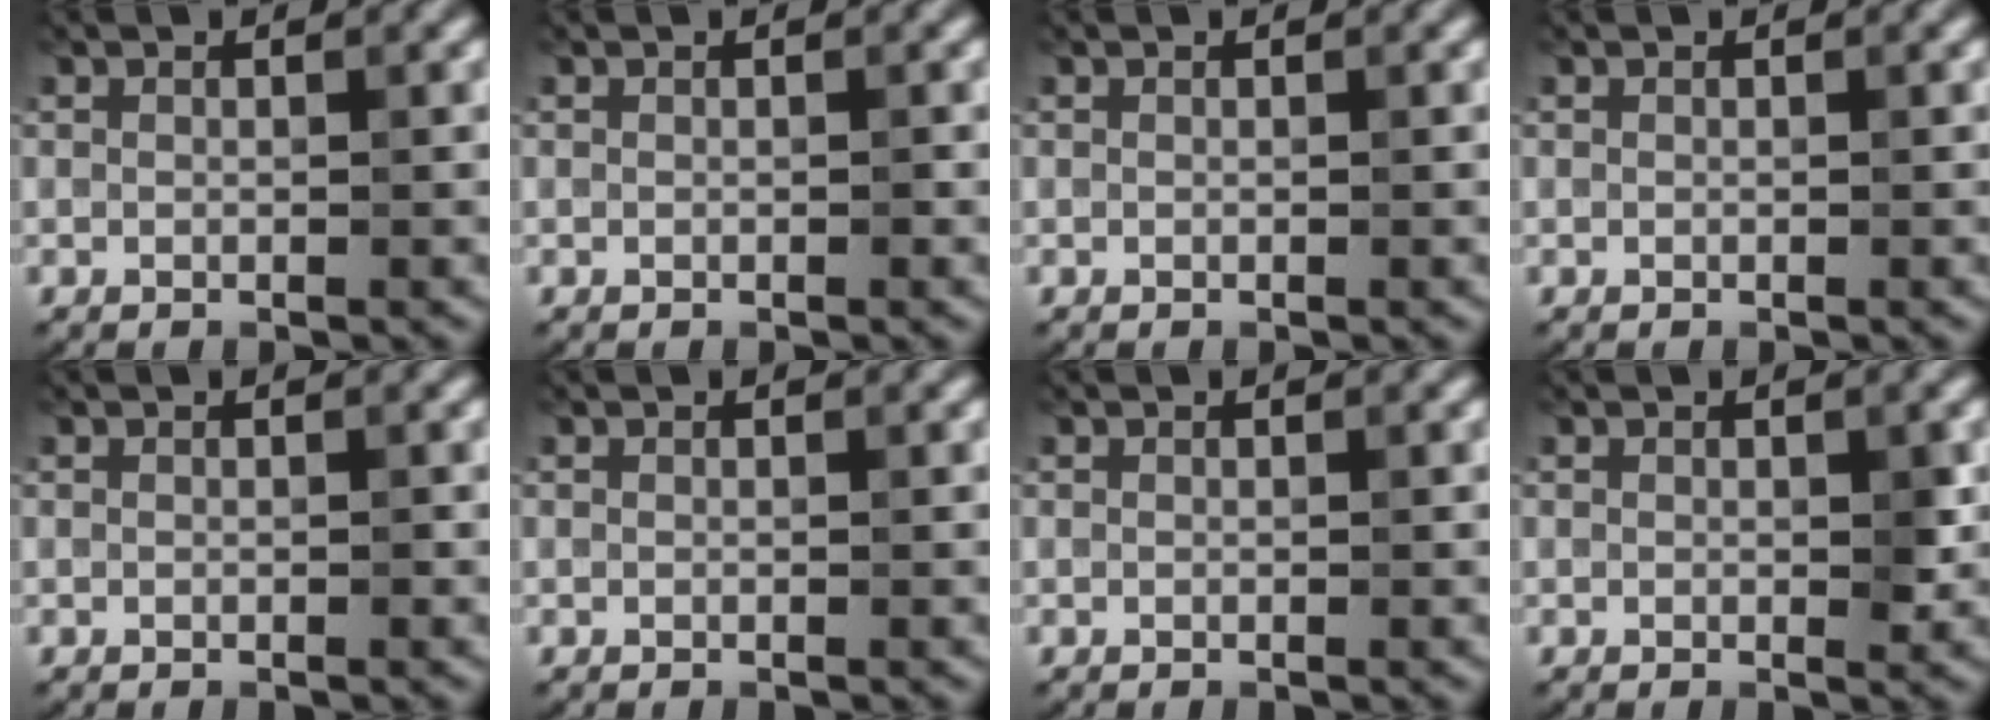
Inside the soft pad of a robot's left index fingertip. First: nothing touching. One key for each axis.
{"total": 0.0}
{"total": 0.0}
{"total": 0.0}
{"total": 0.0}
{"total": 0.0}
{"total": 0.0}
{"total": 1.0, "fx": 0.0, "fy": 0.4, "fz": 0.9, "tx": -0.008, "ty": -0.004, "tz": 0.000}